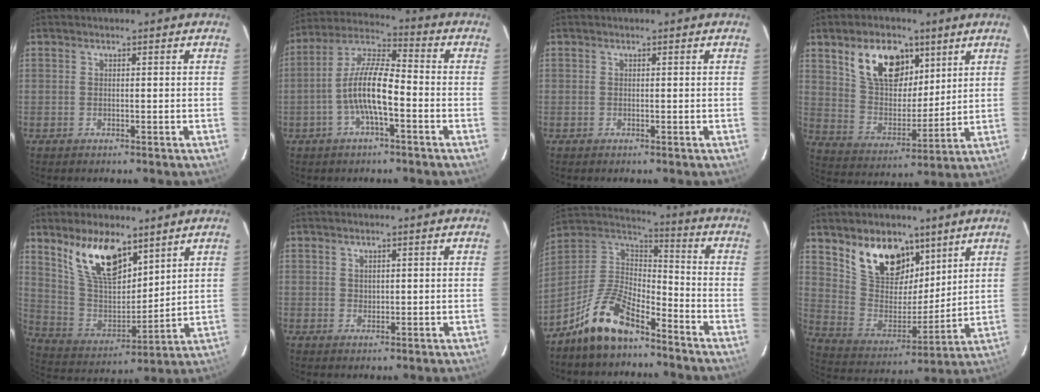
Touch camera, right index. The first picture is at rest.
{"total": 10.5, "force": [-3.3, 2.7, 9.6], "torque": [-0.200, 0.009, -0.064]}
{"total": 0.0}
{"total": 15.0, "force": [7.9, 8.7, 9.4], "torque": [-0.169, 0.018, 0.153]}
{"total": 15.3, "force": [9.8, 6.8, 9.6], "torque": [-0.182, -0.001, 0.199]}
{"total": 1.3, "force": [0.8, 0.9, 0.4], "torque": [-0.002, 0.004, 0.015]}
{"total": 11.7, "force": [-7.9, 4.9, 7.0], "torque": [-0.157, 0.024, -0.152]}
{"total": 16.1, "force": [9.8, 9.5, 8.5], "torque": [-0.174, 0.007, 0.193]}